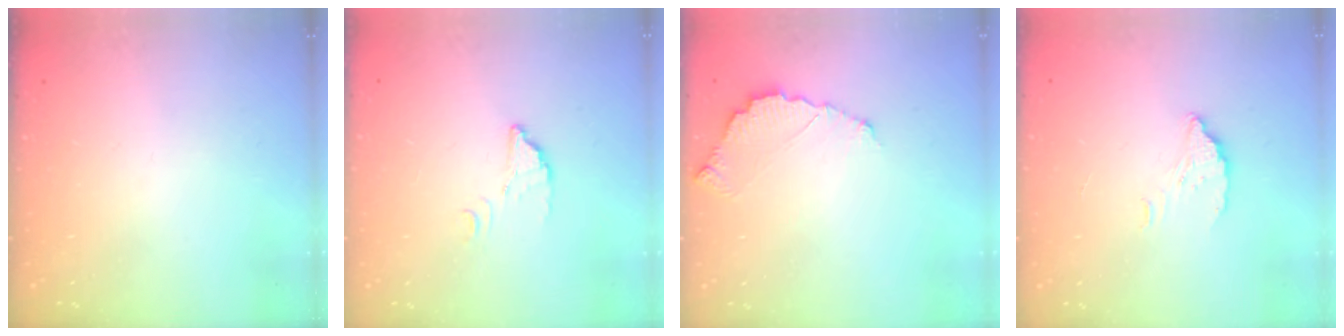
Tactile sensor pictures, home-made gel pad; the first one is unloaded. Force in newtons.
{"total": 3.1, "press": 3.1, "slide": 0.2}
{"total": 6.6, "press": 6.6, "slide": 0.2}
{"total": 3.8, "press": 3.8, "slide": 0.3}